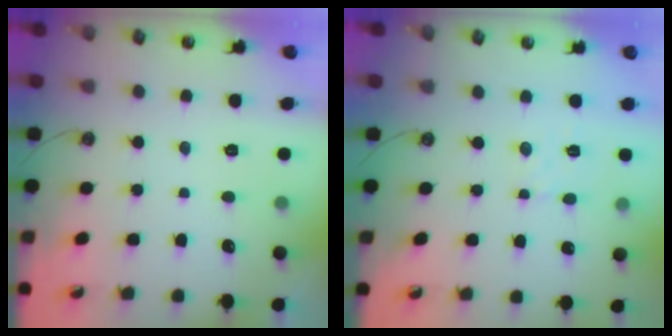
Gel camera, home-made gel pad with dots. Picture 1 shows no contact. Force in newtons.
{"total": 2.0, "press": 1.9, "slide": 0.6}